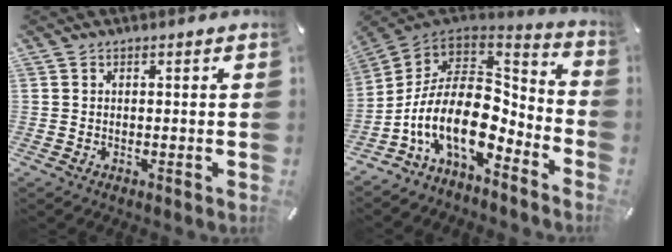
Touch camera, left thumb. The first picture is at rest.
{"total": 18.1, "force": [-6.1, 10.0, 13.8], "torque": [-0.285, -0.008, -0.109]}